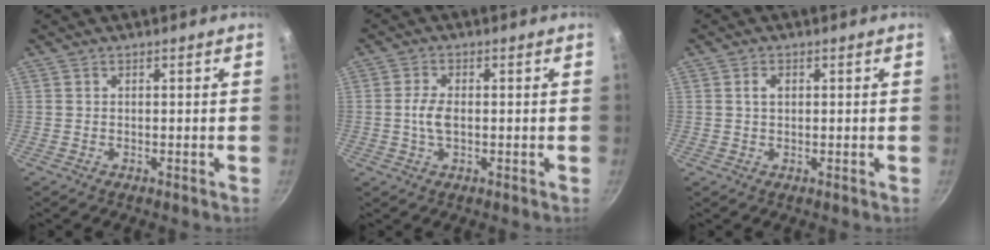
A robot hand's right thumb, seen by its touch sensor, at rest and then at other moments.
{"total": 3.9, "force": [-0.2, 2.1, 3.3], "torque": [-0.065, 0.007, -0.007]}
{"total": 2.1, "force": [0.5, 1.4, 1.5], "torque": [-0.020, 0.004, 0.009]}